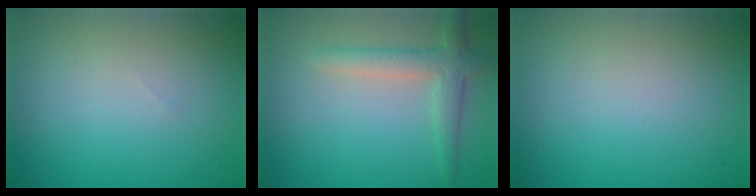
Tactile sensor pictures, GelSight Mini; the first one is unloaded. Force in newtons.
{"total": 3.0, "press": 3.0, "slide": 0.2}
{"total": 0.0}